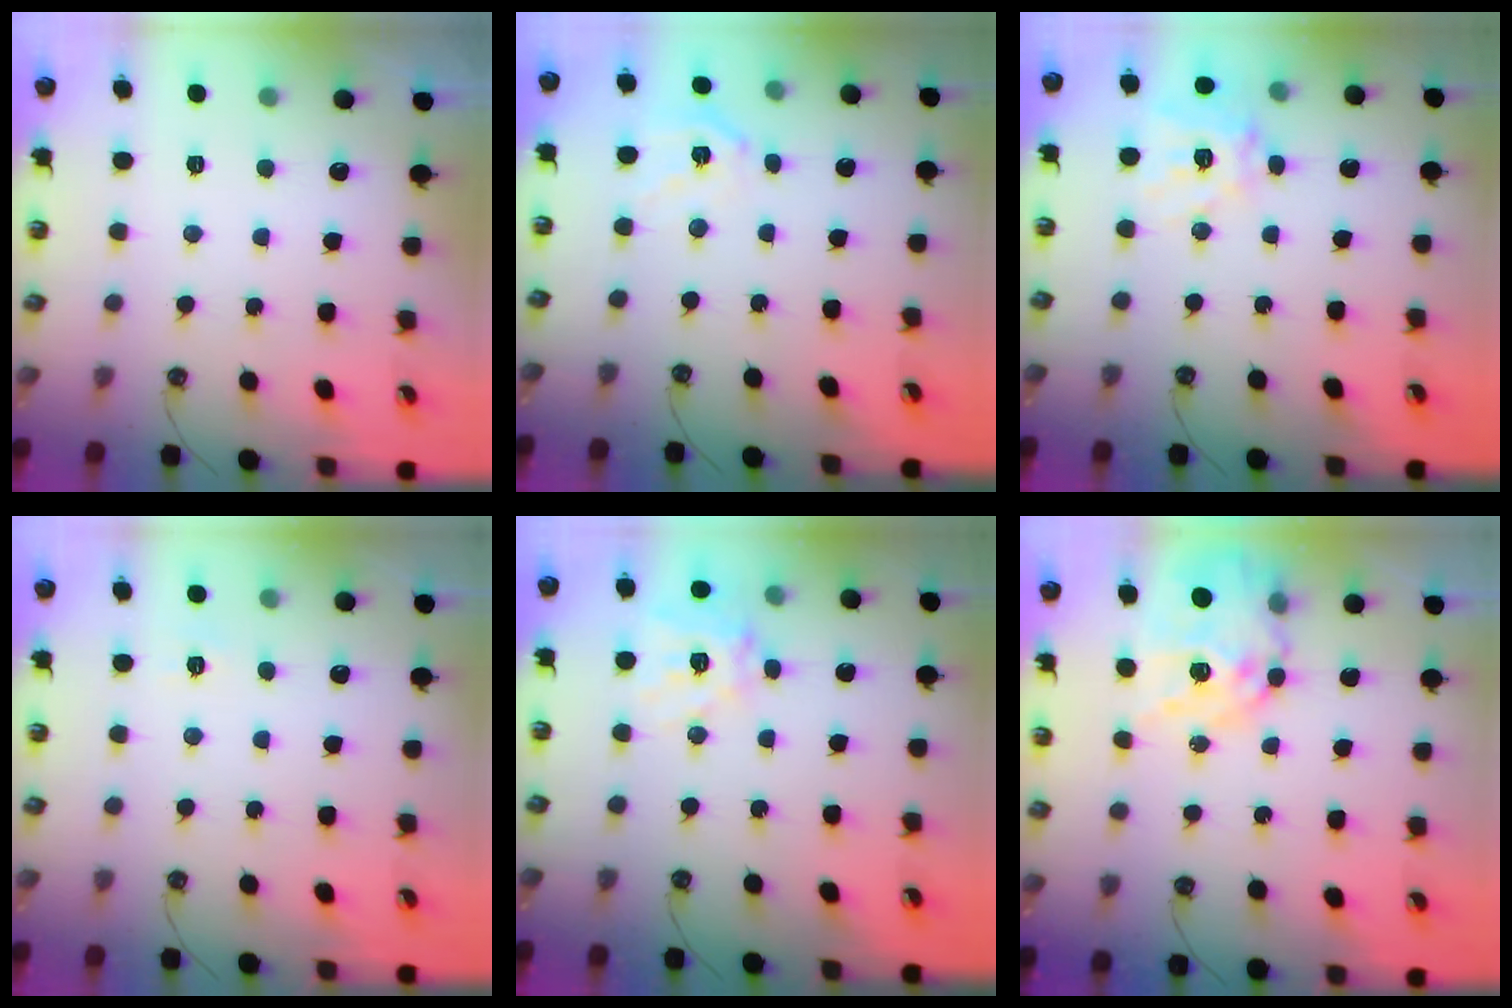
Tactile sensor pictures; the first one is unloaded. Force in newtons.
{"total": 11.2, "press": 11.1, "slide": 1.6}
{"total": 14.2, "press": 14.1, "slide": 1.7}
{"total": 4.5, "press": 4.5, "slide": 0.5}
{"total": 14.2, "press": 14.1, "slide": 1.7}
{"total": 14.8, "press": 14.7, "slide": 1.2}